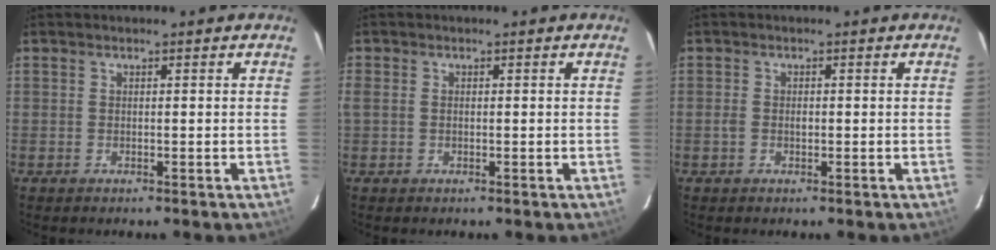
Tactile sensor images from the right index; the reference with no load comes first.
{"total": 1.8, "force": [0.0, 1.2, 1.4], "torque": [-0.027, -0.002, -0.001]}
{"total": 1.5, "force": [-0.3, 0.9, 1.1], "torque": [-0.021, 0.001, -0.007]}